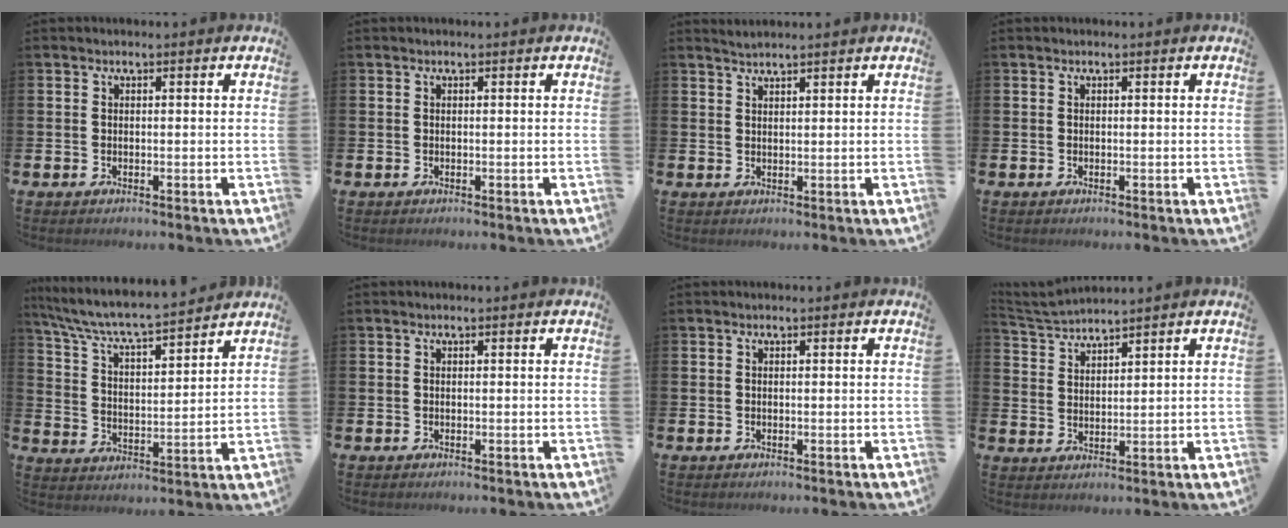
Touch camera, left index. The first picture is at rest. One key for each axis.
{"total": 0.0}
{"total": 1.8, "fx": 1.8, "fy": -0.1, "fz": 0.2, "tx": -0.007, "ty": -0.002, "tz": 0.034}
{"total": 0.0}
{"total": 7.0, "fx": 6.7, "fy": 0.3, "fz": 2.1, "tx": -0.072, "ty": -0.054, "tz": 0.112}
{"total": 0.0}
{"total": 0.0}
{"total": 3.8, "fx": 3.8, "fy": -0.1, "fz": 0.2, "tx": -0.016, "ty": -0.020, "tz": 0.068}